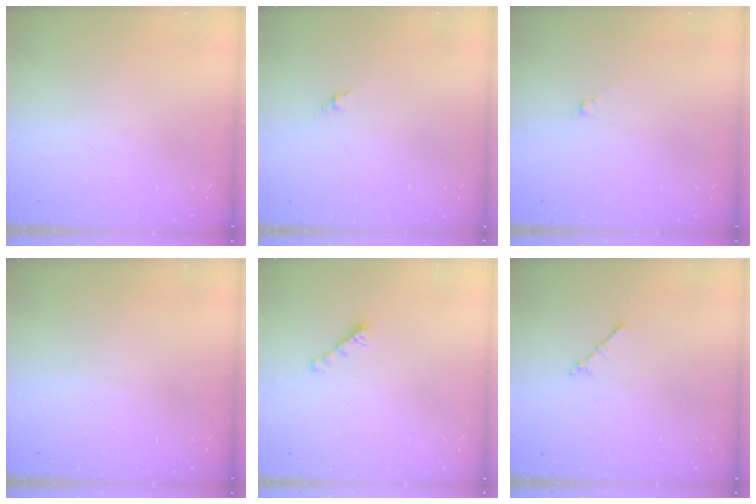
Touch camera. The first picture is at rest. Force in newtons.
{"total": 1.5, "press": 1.4, "slide": 0.6}
{"total": 0.8, "press": 0.7, "slide": 0.5}
{"total": 0.0}
{"total": 2.7, "press": 2.6, "slide": 0.8}
{"total": 0.9, "press": 0.7, "slide": 0.5}